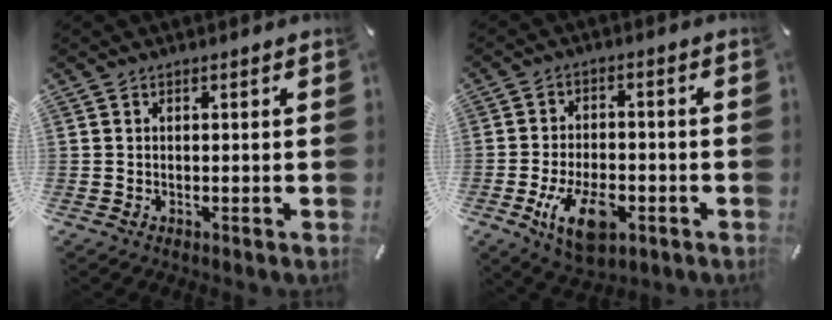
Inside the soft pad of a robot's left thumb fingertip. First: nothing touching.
{"total": 11.1, "force": [-4.5, 6.1, 8.1], "torque": [-0.156, 0.008, -0.080]}